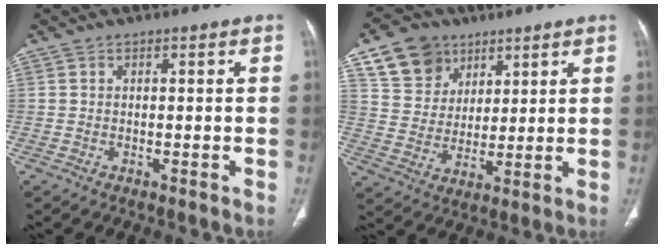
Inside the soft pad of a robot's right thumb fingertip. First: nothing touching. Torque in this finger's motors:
{"motor_torque": [0.01, 1.04, 0.16, -0.14, 0.00]}